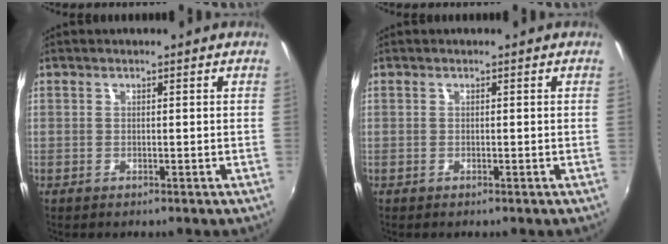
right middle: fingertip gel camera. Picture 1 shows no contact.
{"total": 0.0}